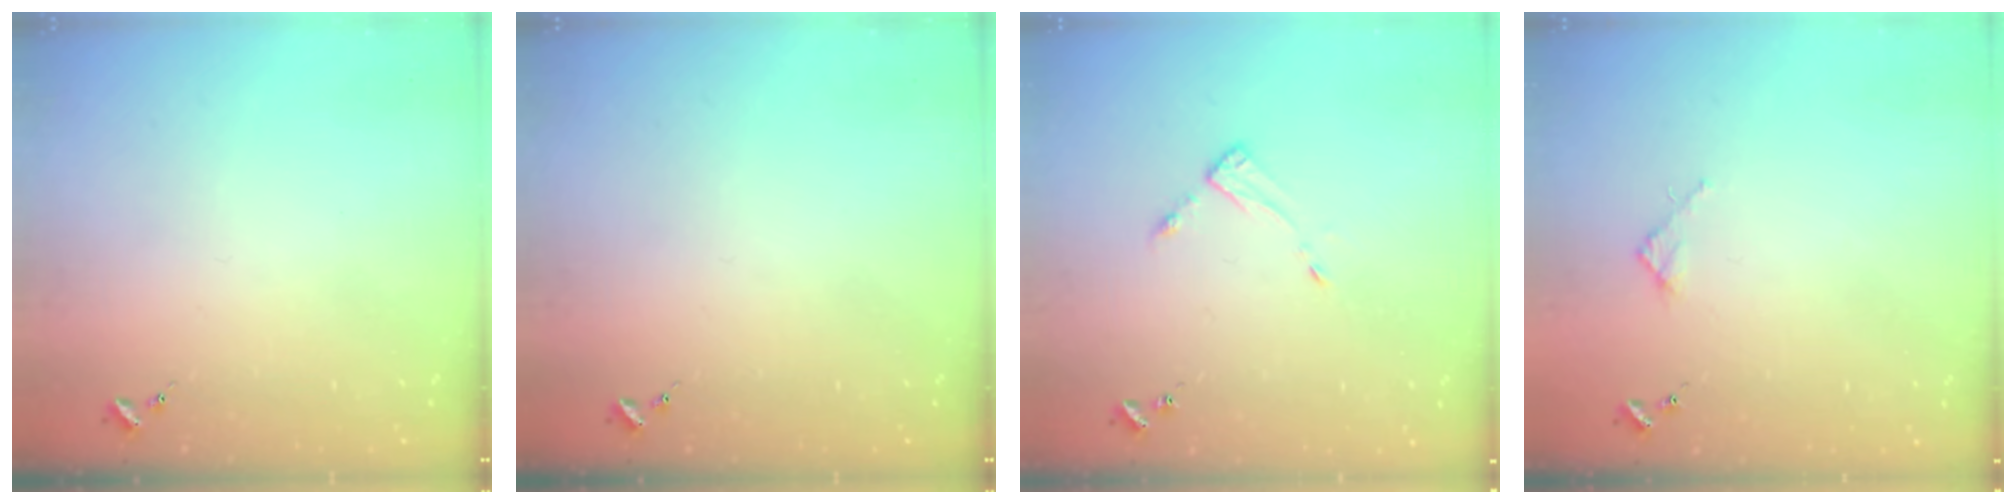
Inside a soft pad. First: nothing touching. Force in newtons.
{"total": 0.0}
{"total": 4.6, "press": 4.6, "slide": 0.4}
{"total": 2.7, "press": 2.7, "slide": 0.3}